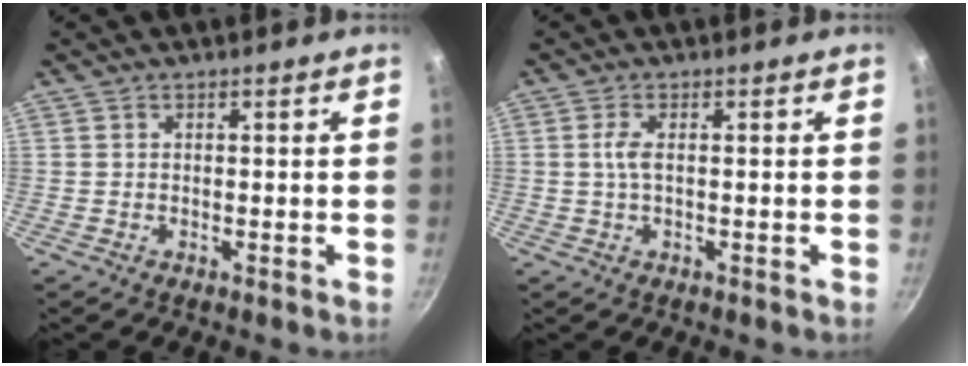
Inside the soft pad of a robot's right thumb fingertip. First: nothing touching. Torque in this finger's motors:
{"motor_torque": [0.91, 0.31, 0.53, -0.40, 0.02]}